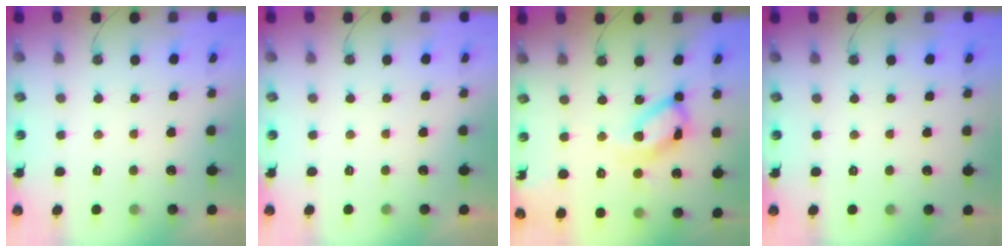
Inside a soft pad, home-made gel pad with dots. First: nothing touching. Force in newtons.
{"total": 0.0}
{"total": 15.9, "press": 15.9, "slide": 1.1}
{"total": 0.0}